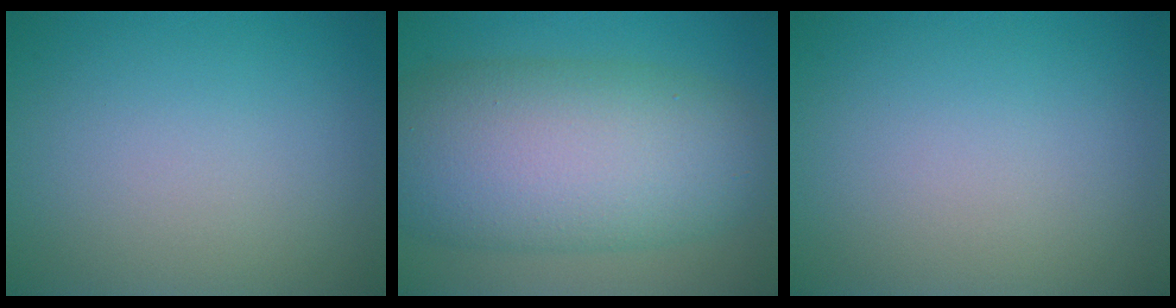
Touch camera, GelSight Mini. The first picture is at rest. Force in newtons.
{"total": 12.4, "press": 12.4, "slide": 0.2}
{"total": 0.0}